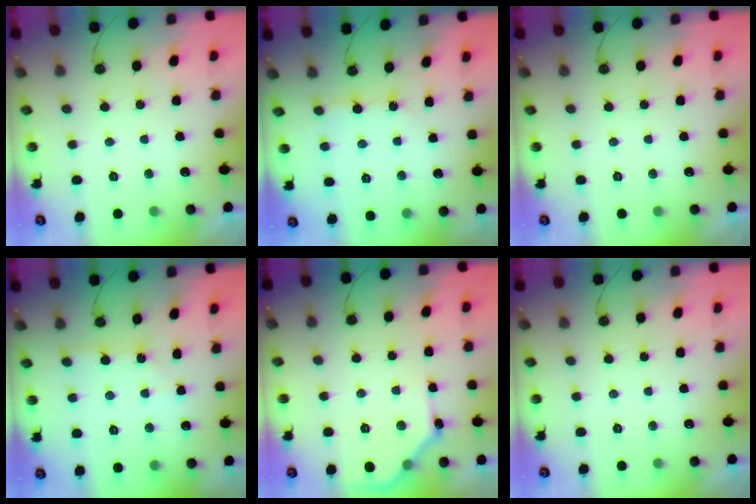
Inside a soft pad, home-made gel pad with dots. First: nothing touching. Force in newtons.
{"total": 3.5, "press": 3.4, "slide": 0.5}
{"total": 0.0}
{"total": 4.2, "press": 4.2, "slide": 0.5}
{"total": 9.5, "press": 9.5, "slide": 0.5}
{"total": 0.0}